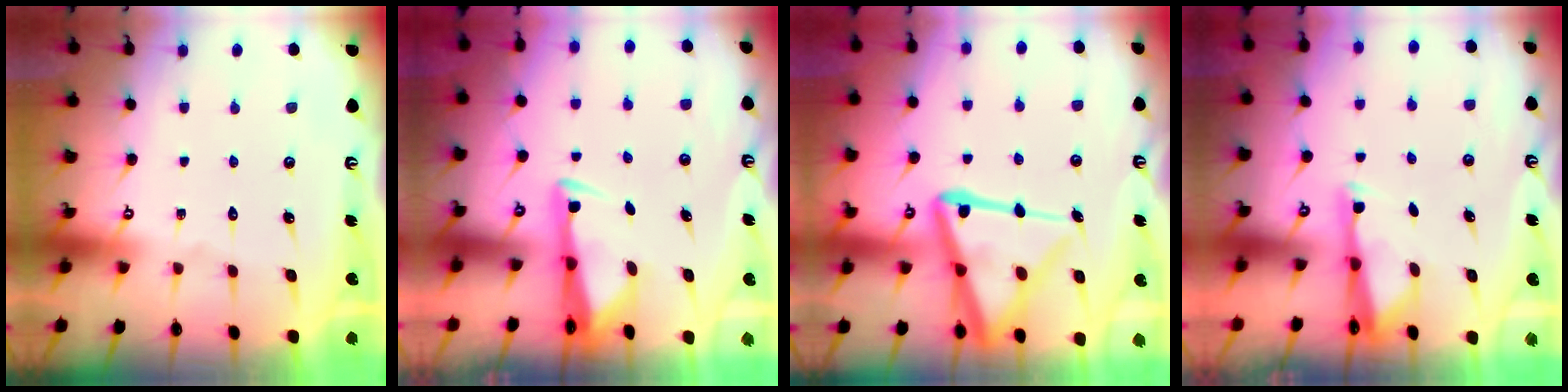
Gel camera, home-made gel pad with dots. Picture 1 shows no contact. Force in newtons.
{"total": 3.1, "press": 3.0, "slide": 0.9}
{"total": 16.5, "press": 16.4, "slide": 1.8}
{"total": 2.8, "press": 2.8, "slide": 0.5}